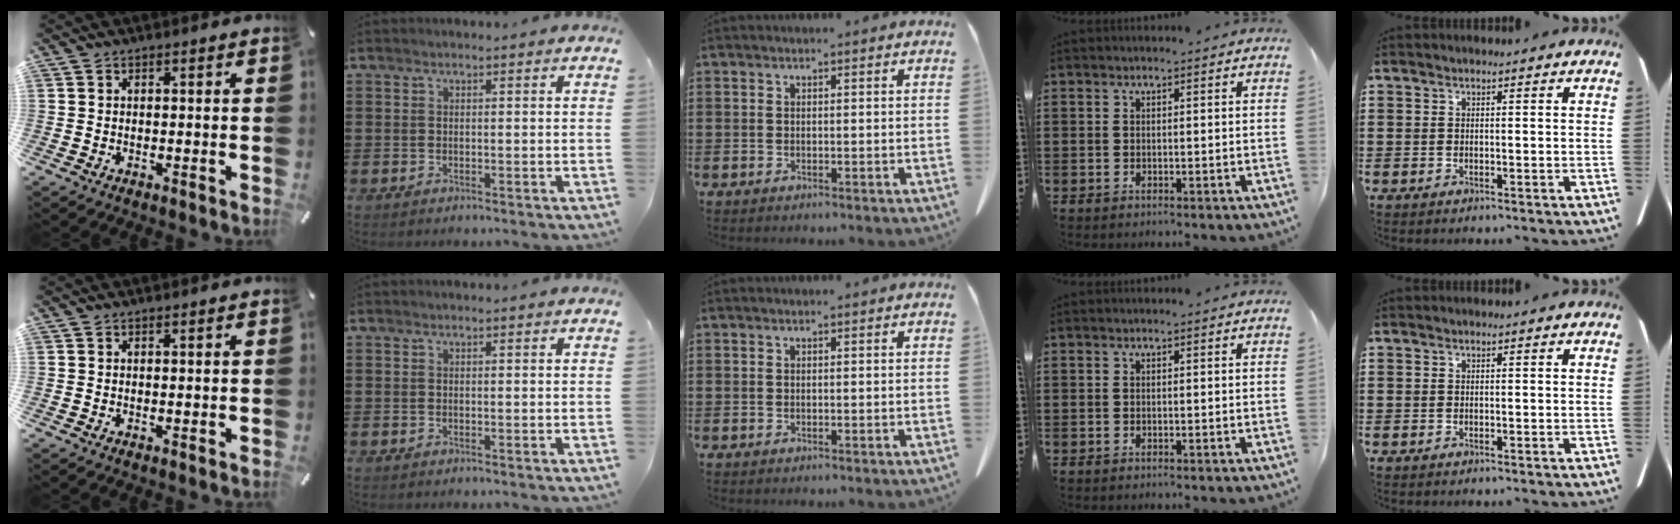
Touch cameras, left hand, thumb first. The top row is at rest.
{}